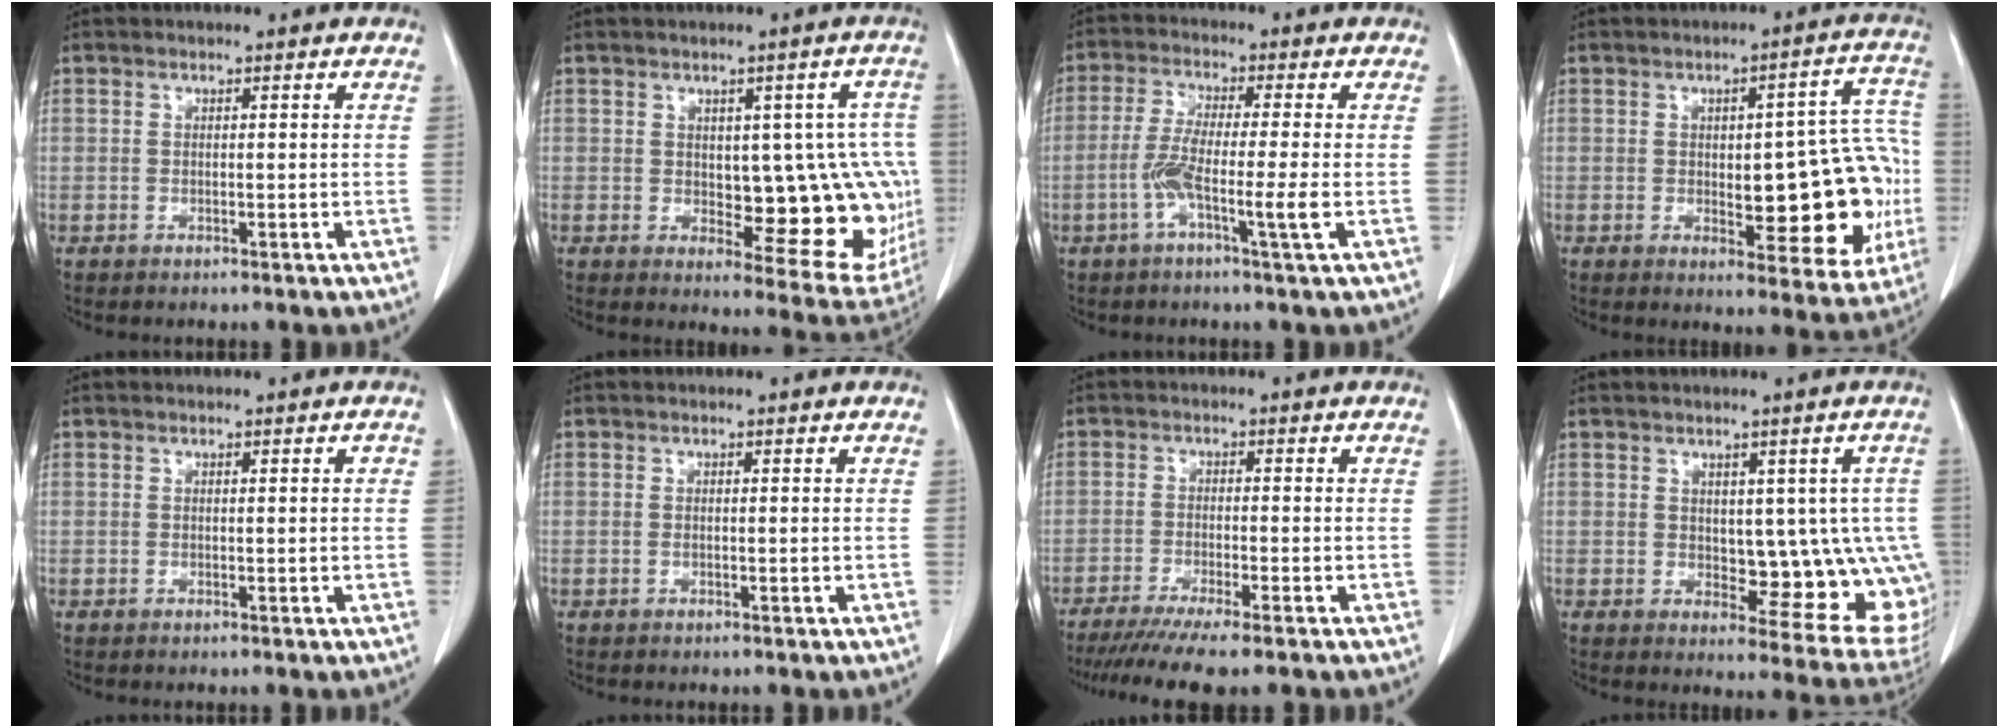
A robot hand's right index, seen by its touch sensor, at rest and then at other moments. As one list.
[{"total": 14.2, "force": [-0.3, 6.0, 12.8], "torque": [-0.113, 0.010, 0.011]}, {"total": 7.0, "force": [-2.2, -0.5, 6.7], "torque": [-0.129, -0.007, -0.045]}, {"total": 16.8, "force": [-1.9, 6.2, 15.5], "torque": [-0.156, 0.026, -0.009]}, {"total": 0.5, "force": [0.1, 0.3, 0.5], "torque": [-0.005, 0.003, 0.001]}, {"total": 0.0}, {"total": 9.9, "force": [-8.0, 0.0, 5.8], "torque": [-0.077, -0.023, -0.124]}, {"total": 11.4, "force": [0.3, 5.6, 10.0], "torque": [-0.096, 0.000, 0.017]}]